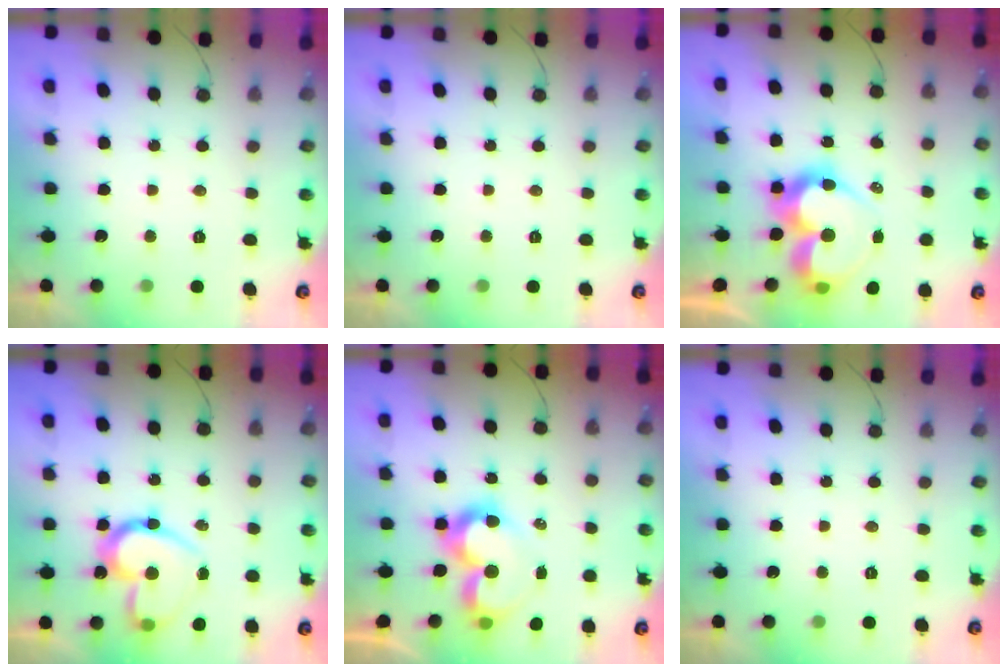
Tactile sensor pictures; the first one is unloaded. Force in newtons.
{"total": 0.0}
{"total": 13.1, "press": 13.1, "slide": 1.3}
{"total": 16.6, "press": 16.5, "slide": 1.8}
{"total": 10.6, "press": 10.5, "slide": 1.4}
{"total": 0.0}